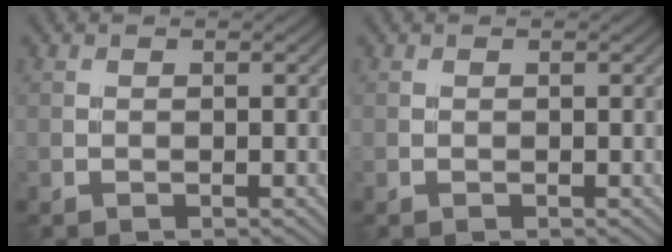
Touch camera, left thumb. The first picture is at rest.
{"total": 0.0}